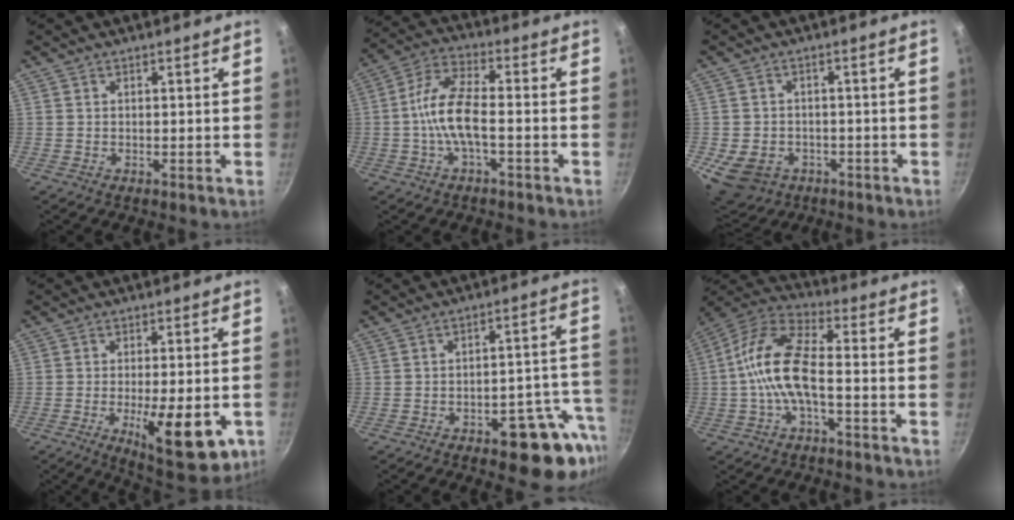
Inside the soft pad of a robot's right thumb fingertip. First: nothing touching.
{"total": 9.8, "force": [-1.7, 4.1, 8.8], "torque": [-0.188, 0.036, -0.037]}
{"total": 10.2, "force": [-3.9, 8.3, 4.3], "torque": [-0.093, 0.018, -0.048]}
{"total": 14.2, "force": [-4.5, 4.9, 12.5], "torque": [-0.173, -0.010, -0.054]}
{"total": 13.4, "force": [-7.0, 4.9, 10.3], "torque": [-0.085, 0.064, -0.085]}
{"total": 12.8, "force": [-1.8, 5.1, 11.6], "torque": [-0.245, 0.042, -0.042]}